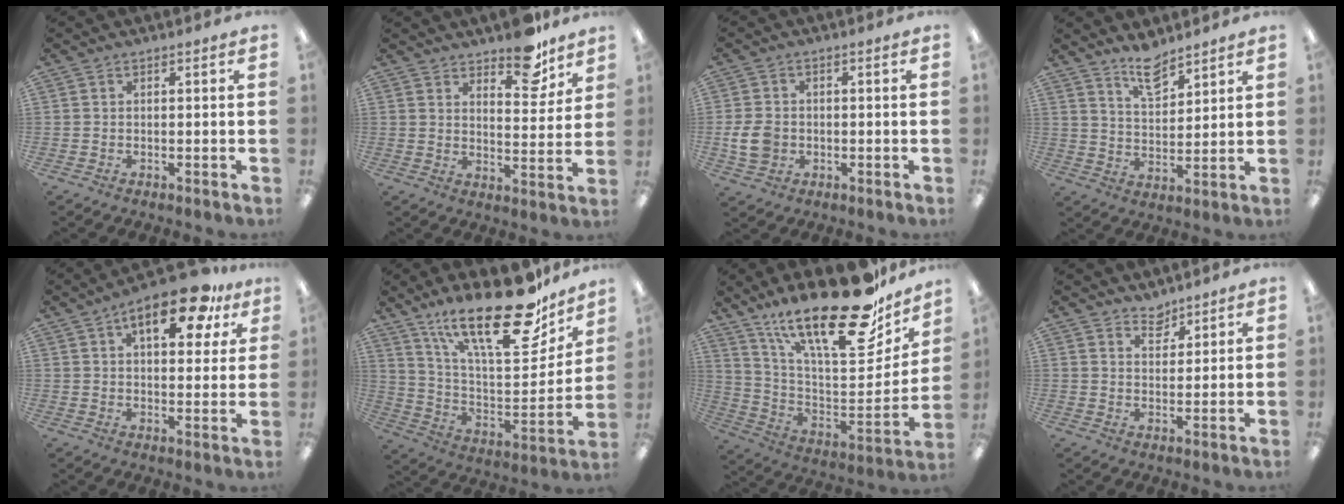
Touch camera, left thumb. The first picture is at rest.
{"total": 10.2, "force": [8.3, 3.9, 4.5], "torque": [-0.040, -0.060, 0.143]}
{"total": 6.6, "force": [-0.9, 5.3, 3.9], "torque": [-0.078, 0.005, -0.017]}
{"total": 8.2, "force": [6.6, 3.3, 3.4], "torque": [-0.054, -0.040, 0.118]}
{"total": 14.9, "force": [8.2, 6.4, 10.7], "torque": [-0.140, -0.029, 0.128]}
{"total": 27.2, "force": [18.9, 9.5, 17.1], "torque": [-0.256, -0.117, 0.320]}
{"total": 27.4, "force": [19.0, 9.0, 17.6], "torque": [-0.256, -0.133, 0.316]}
{"total": 4.4, "force": [3.9, 1.9, 0.5], "torque": [0.003, -0.028, 0.070]}